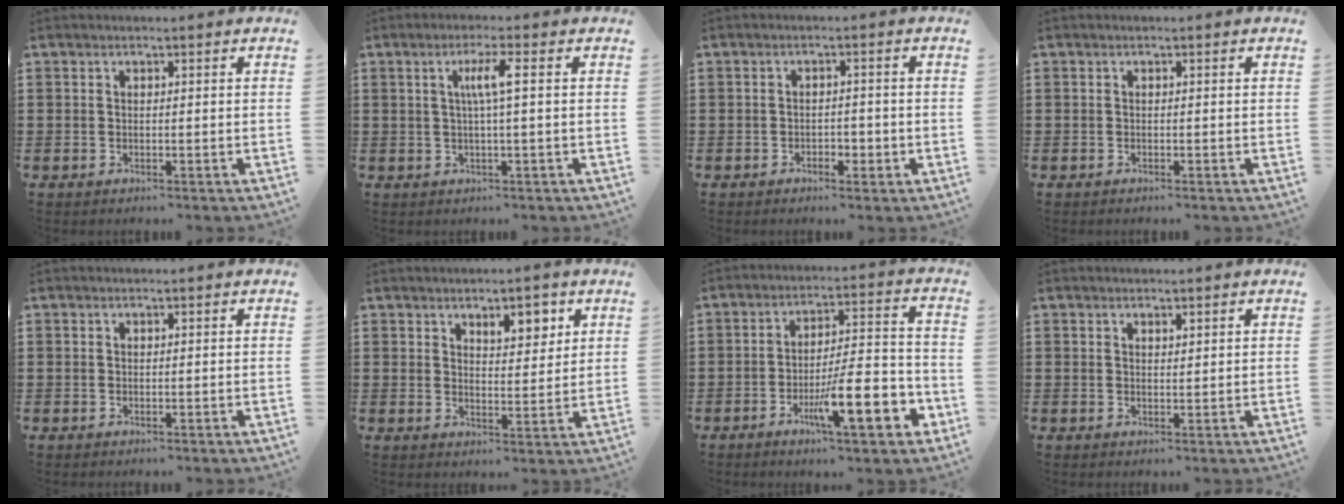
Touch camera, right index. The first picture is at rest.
{"total": 4.1, "force": [0.5, -0.2, 4.1], "torque": [-0.078, -0.001, 0.003]}
{"total": 1.8, "force": [-1.1, 1.0, 0.9], "torque": [-0.021, 0.001, -0.024]}
{"total": 0.0}
{"total": 0.0}
{"total": 4.7, "force": [3.0, 2.0, 3.1], "torque": [-0.035, -0.004, 0.046]}
{"total": 12.2, "force": [-5.5, 3.1, 10.5], "torque": [-0.164, 0.008, -0.090]}
{"total": 0.8, "force": [0.7, 0.3, 0.3], "torque": [-0.006, 0.001, 0.013]}